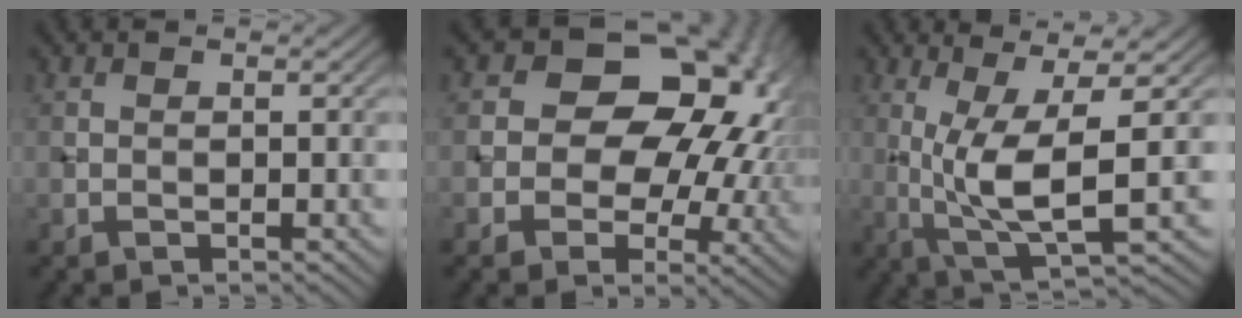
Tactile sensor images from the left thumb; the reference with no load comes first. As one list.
[{"total": 16.2, "force": [2.6, 12.2, 10.3], "torque": [-0.137, 0.015, 0.026]}, {"total": 8.2, "force": [0.3, 1.5, 8.0], "torque": [-0.165, 0.009, 0.012]}]